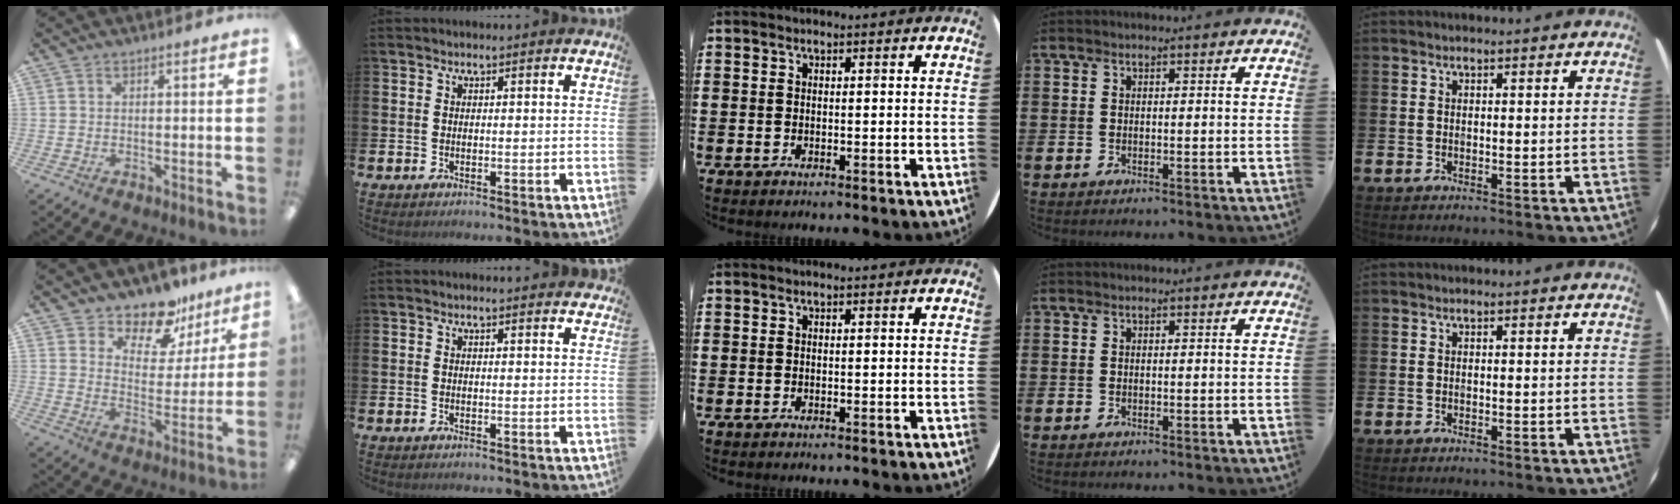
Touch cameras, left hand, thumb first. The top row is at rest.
{"thumb": {"total": 11.6, "force": [9.6, 5.3, 3.6], "torque": [-0.059, -0.073, 0.176]}, "index": {"total": 0.6, "force": [0.6, 0.0, 0.1], "torque": [-0.002, 0.000, 0.012]}}